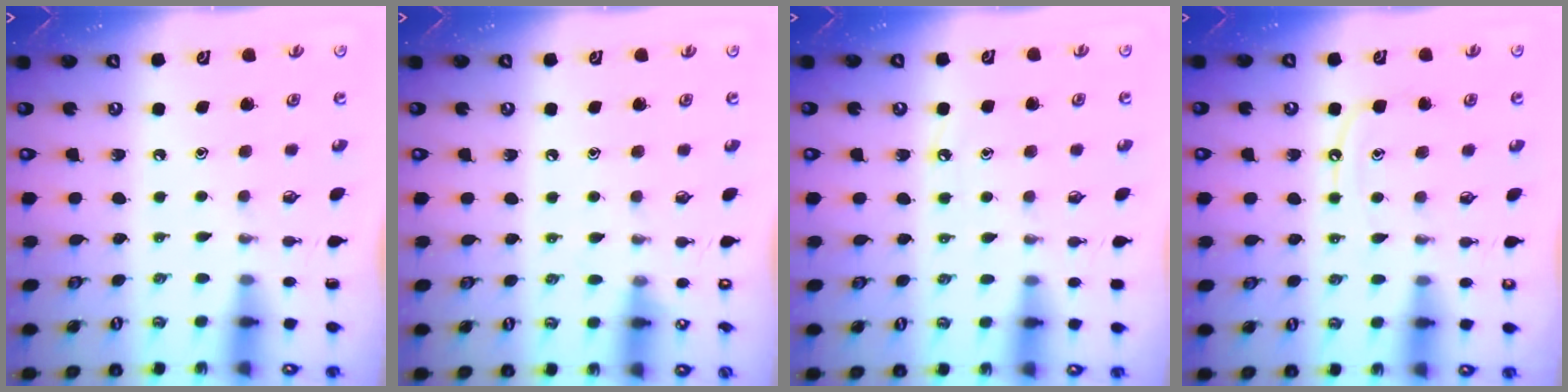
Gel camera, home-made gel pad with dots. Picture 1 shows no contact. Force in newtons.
{"total": 4.0, "press": 3.9, "slide": 0.5}
{"total": 3.9, "press": 3.9, "slide": 0.6}
{"total": 7.2, "press": 7.1, "slide": 0.8}